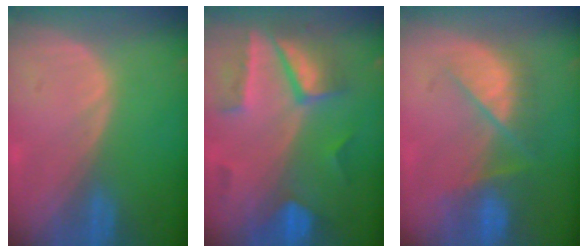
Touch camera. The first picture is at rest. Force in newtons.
{"total": 8.5, "press": 7.8, "slide": 3.4}
{"total": 7.8, "press": 7.2, "slide": 2.8}